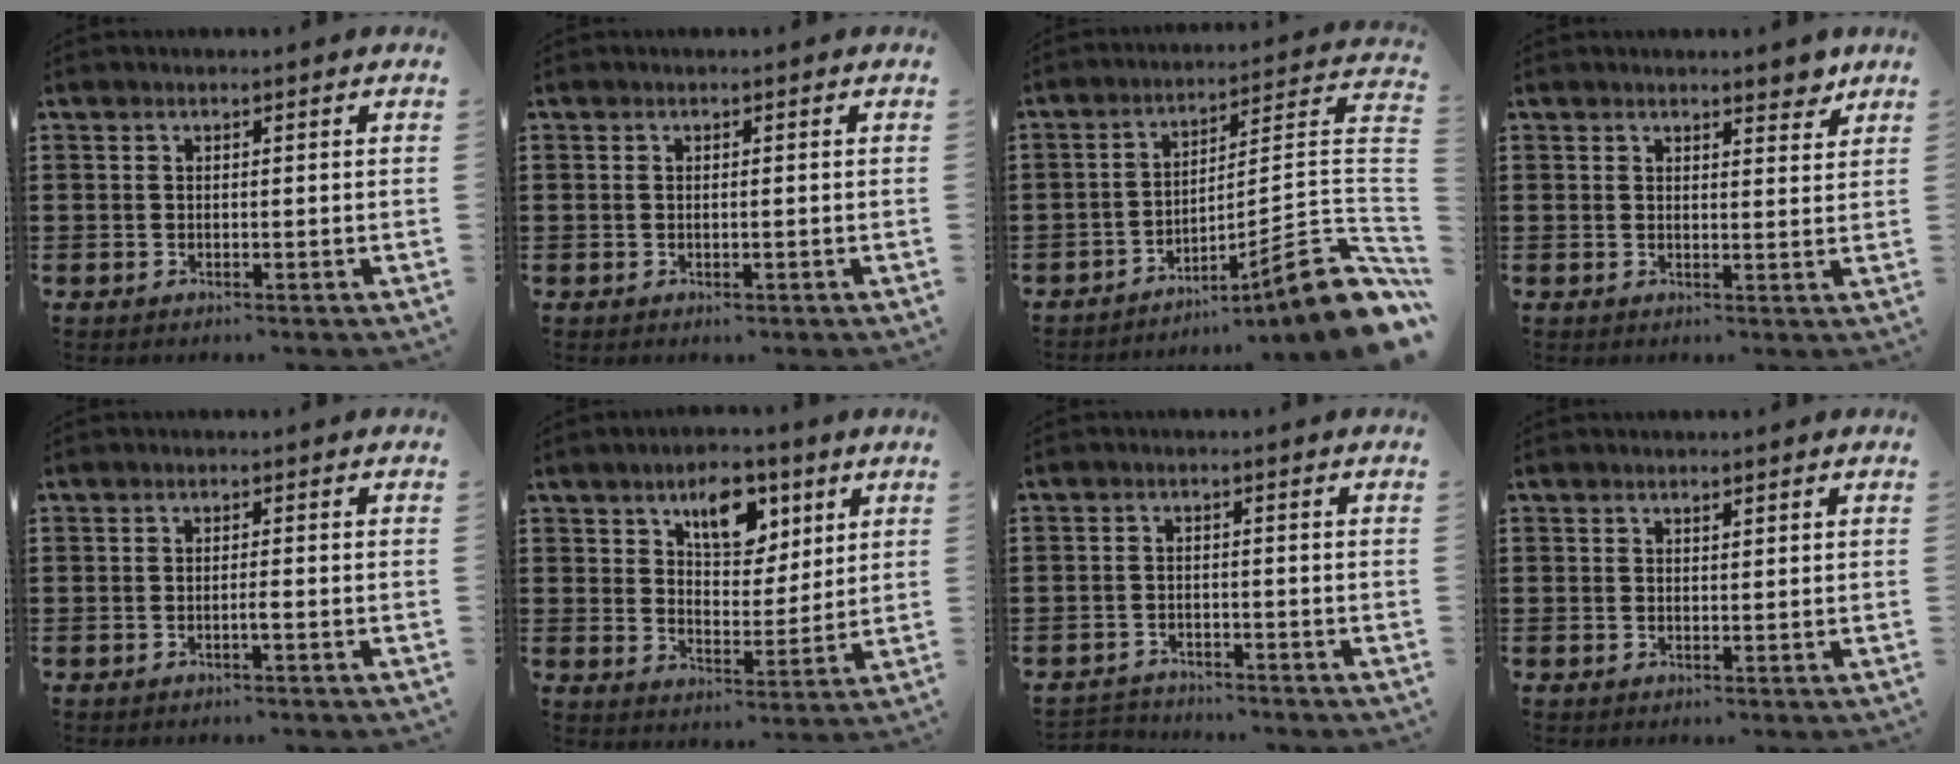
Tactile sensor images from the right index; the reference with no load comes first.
{"total": 0.9, "force": [-0.2, 0.3, 0.8], "torque": [-0.016, -0.002, -0.003]}
{"total": 11.2, "force": [-5.7, 1.0, 9.6], "torque": [-0.133, -0.006, -0.106]}
{"total": 3.2, "force": [2.8, 1.0, 1.2], "torque": [-0.012, 0.000, 0.047]}
{"total": 1.2, "force": [-0.5, 0.0, 1.1], "torque": [-0.021, -0.002, -0.010]}
{"total": 8.3, "force": [4.7, 4.7, 4.9], "torque": [-0.076, -0.003, 0.076]}
{"total": 2.1, "force": [-2.0, 0.4, -0.2], "torque": [-0.003, 0.002, -0.047]}
{"total": 0.9, "force": [0.7, 0.3, 0.3], "torque": [-0.007, 0.003, 0.013]}